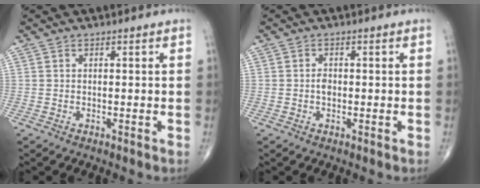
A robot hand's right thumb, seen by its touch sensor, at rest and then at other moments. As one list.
[{"total": 1.5, "force": [-0.2, 1.0, 1.1], "torque": [-0.016, 0.003, -0.004]}]